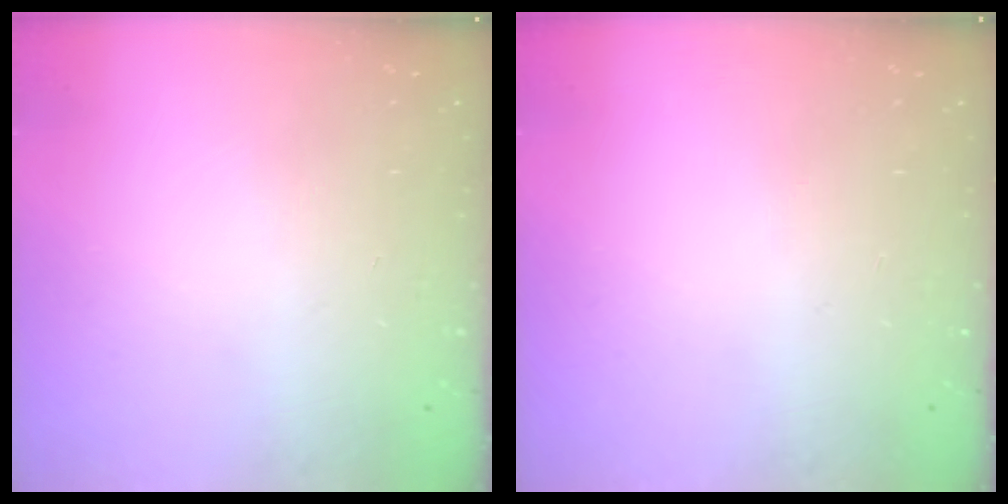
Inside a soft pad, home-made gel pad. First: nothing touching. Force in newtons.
{"total": 0.0}